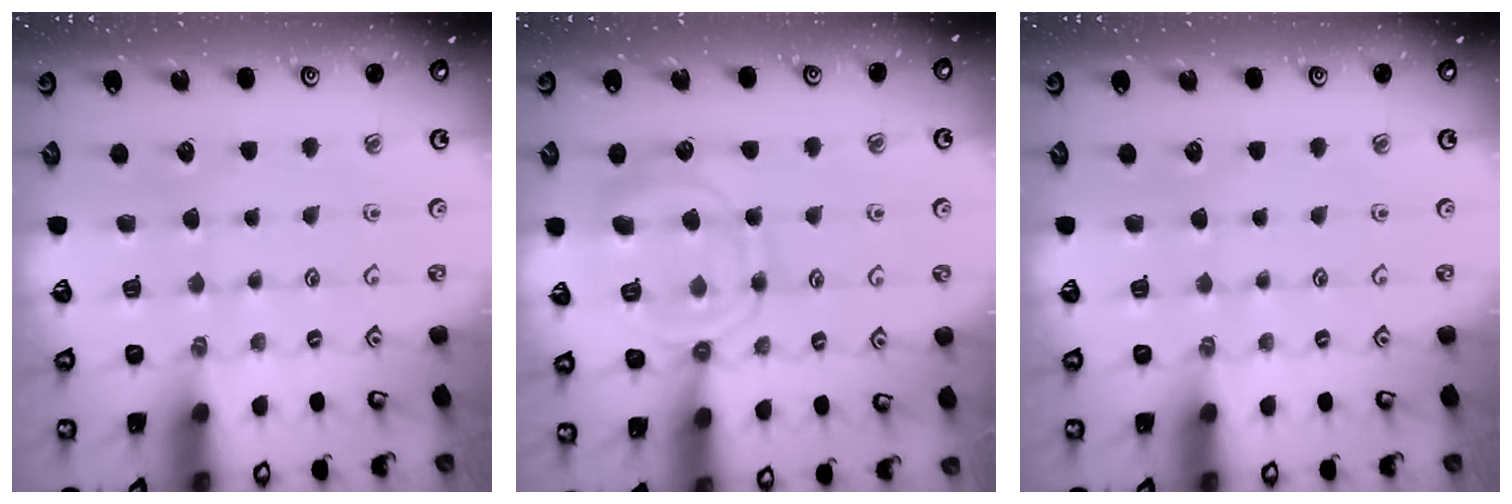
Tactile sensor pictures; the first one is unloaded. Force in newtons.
{"total": 12.5, "press": 12.4, "slide": 1.3}
{"total": 0.0}